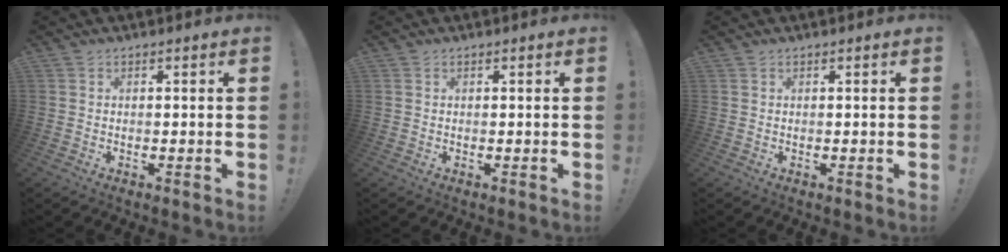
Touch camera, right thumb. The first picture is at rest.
{"total": 0.0}
{"total": 0.0}